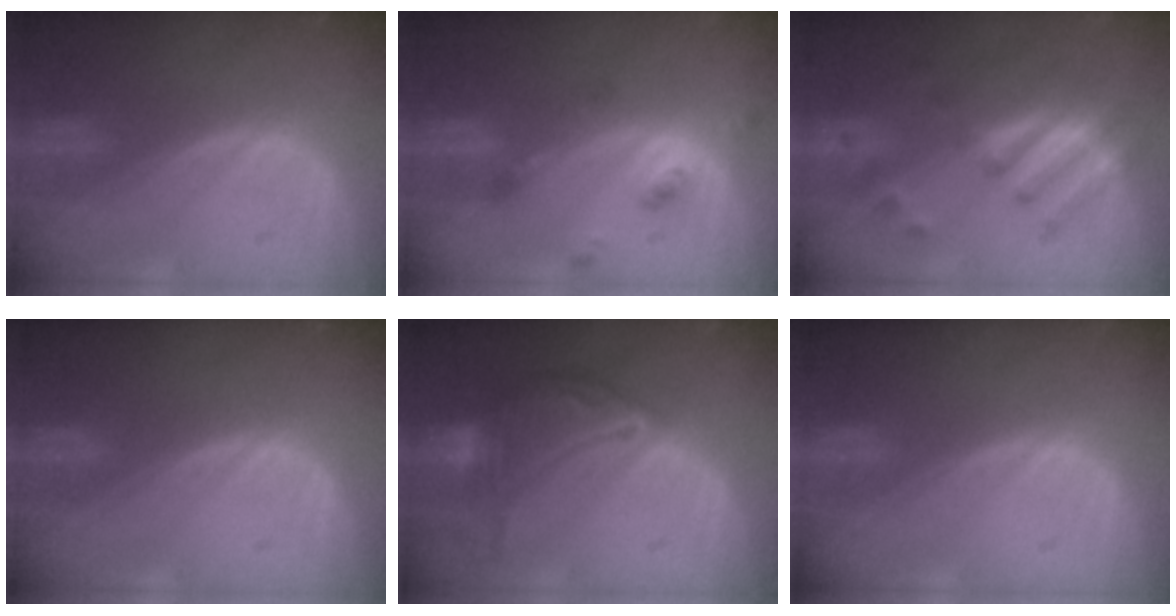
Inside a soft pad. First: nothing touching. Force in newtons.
{"total": 4.9, "press": 4.3, "slide": 2.2}
{"total": 8.0, "press": 7.2, "slide": 3.6}
{"total": 0.0}
{"total": 9.8, "press": 9.8, "slide": 0.5}
{"total": 0.0}